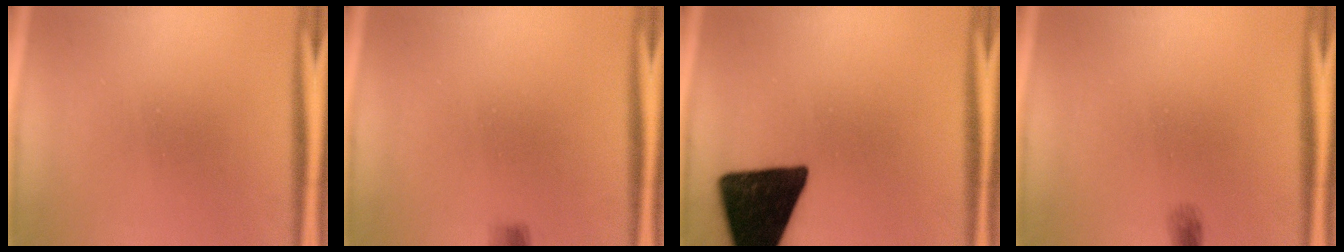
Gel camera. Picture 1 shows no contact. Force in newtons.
{"total": 1.6}
{"total": 19.4}
{"total": 0.6}